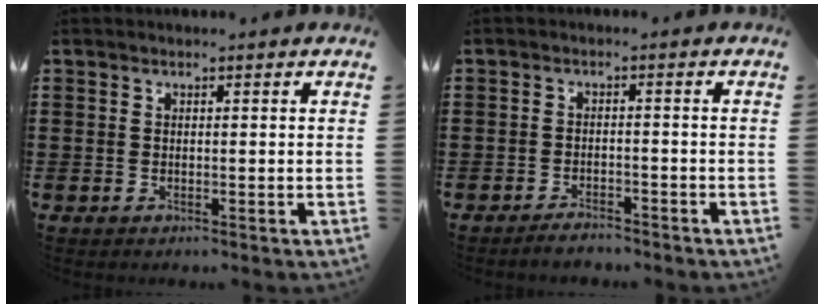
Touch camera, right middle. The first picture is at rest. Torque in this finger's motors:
{"motor_torque": [-0.02, 0.02, -0.10, 0.00]}